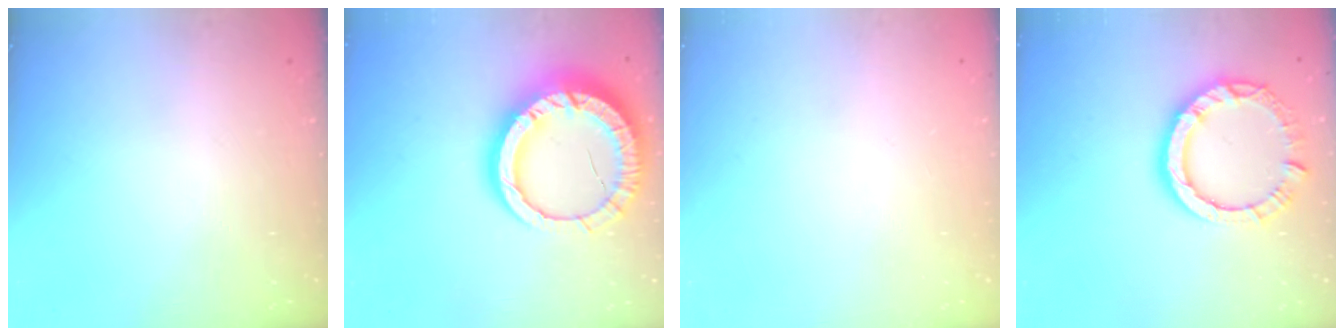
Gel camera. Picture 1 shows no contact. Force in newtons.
{"total": 19.3, "press": 19.2, "slide": 1.7}
{"total": 0.0}
{"total": 11.7, "press": 11.6, "slide": 1.4}